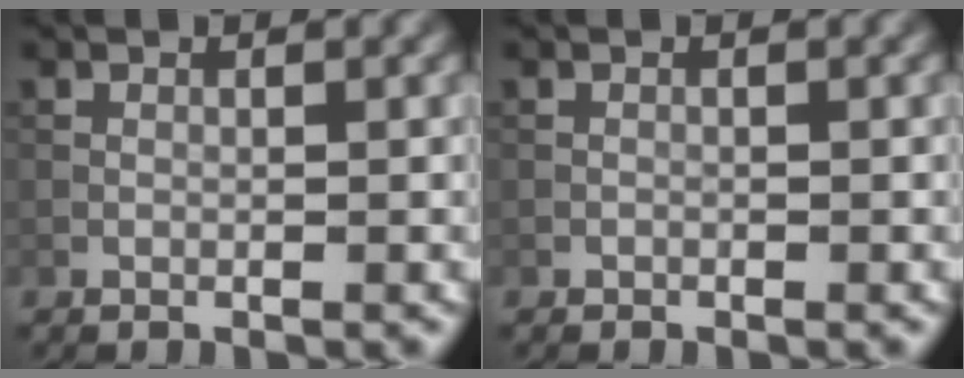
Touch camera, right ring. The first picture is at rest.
{"total": 0.0}